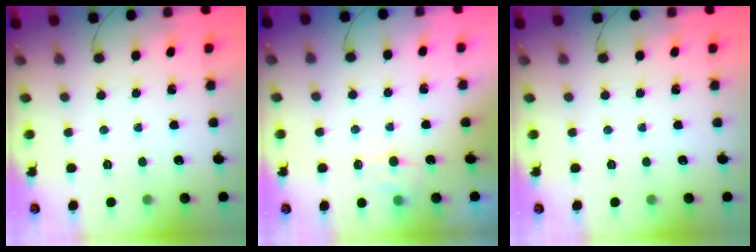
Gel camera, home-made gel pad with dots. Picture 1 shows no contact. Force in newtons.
{"total": 5.5, "press": 5.3, "slide": 1.5}
{"total": 0.0}